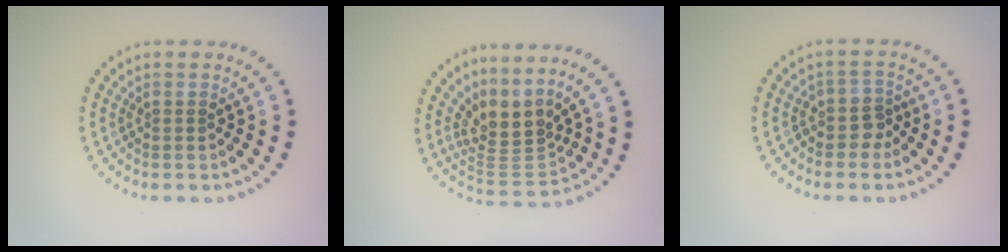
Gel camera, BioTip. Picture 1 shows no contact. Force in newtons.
{"total": 3.9, "press": 2.6, "slide": 2.9}
{"total": 1.9, "press": 1.5, "slide": 1.2}